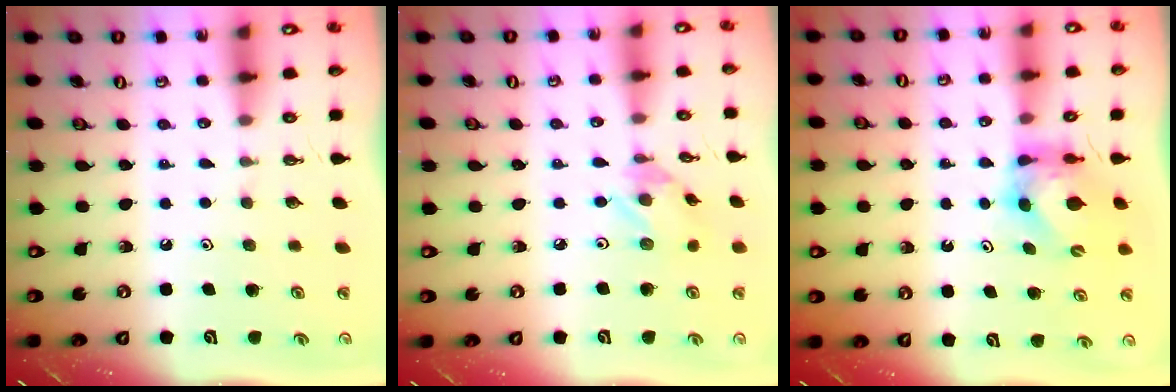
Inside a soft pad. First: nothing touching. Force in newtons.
{"total": 3.2, "press": 3.2, "slide": 0.1}
{"total": 5.8, "press": 5.7, "slide": 0.5}